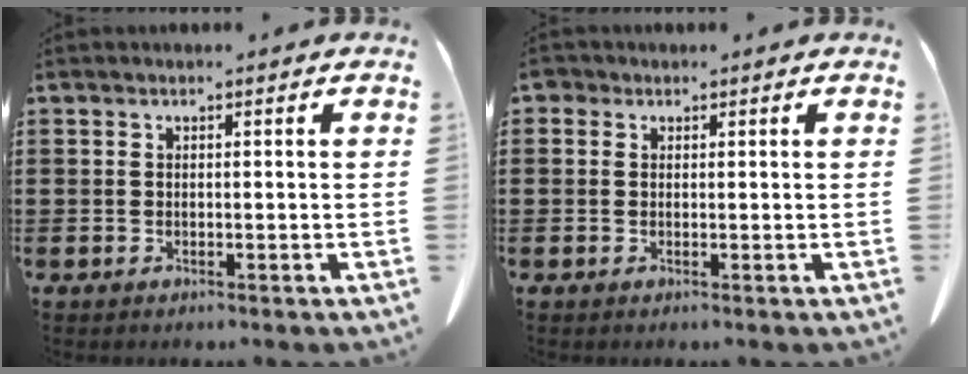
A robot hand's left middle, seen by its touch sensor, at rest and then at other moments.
{"total": 0.9, "force": [0.1, 0.9, 0.4], "torque": [-0.011, 0.006, 0.002]}